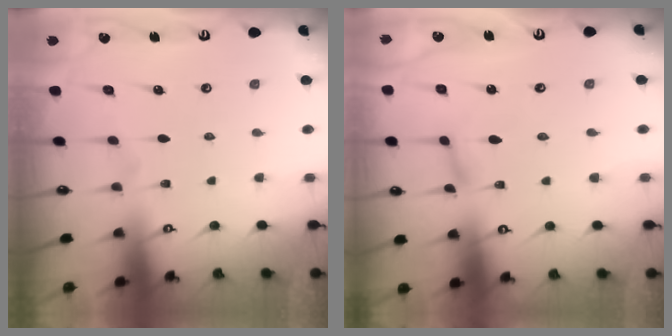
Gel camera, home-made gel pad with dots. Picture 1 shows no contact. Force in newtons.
{"total": 2.5, "press": 2.5, "slide": 0.4}